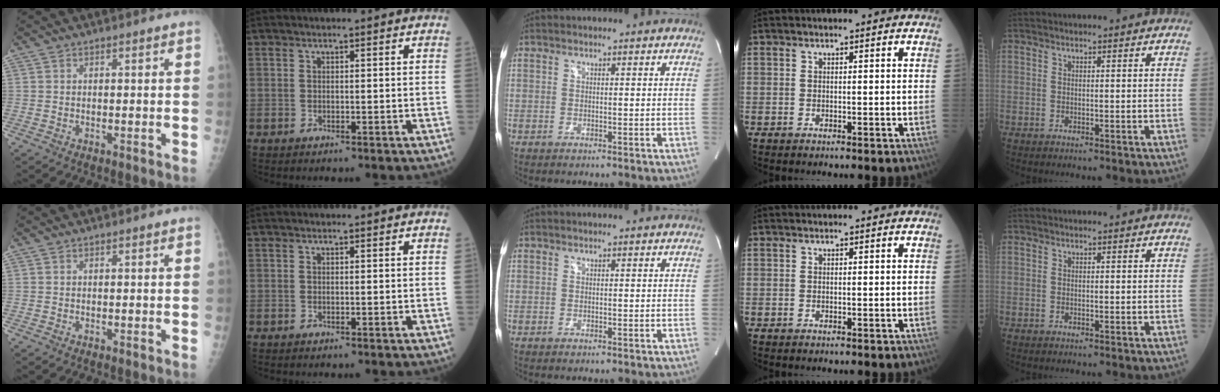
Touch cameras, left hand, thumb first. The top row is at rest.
{}